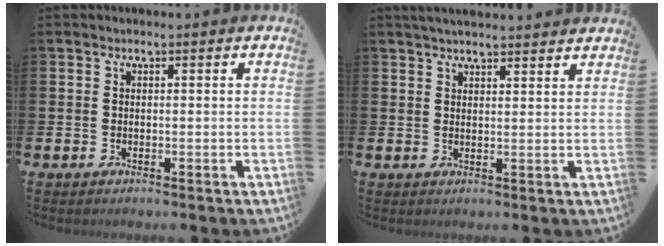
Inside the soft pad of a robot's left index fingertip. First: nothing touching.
{"total": 3.0, "force": [3.0, 0.2, 0.5], "torque": [-0.011, -0.011, 0.054]}